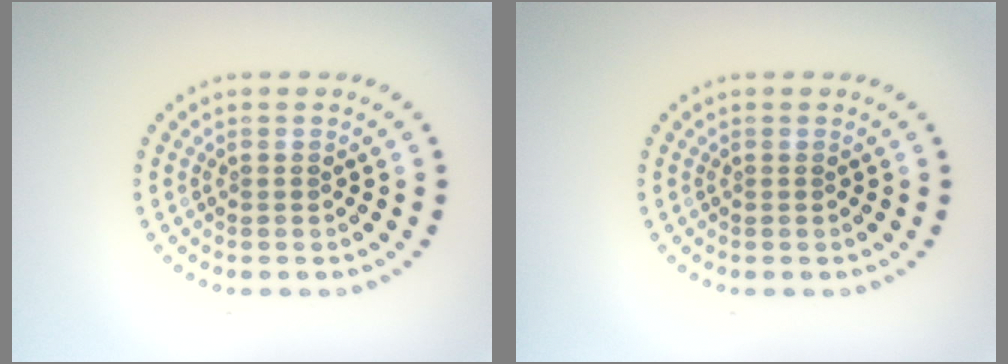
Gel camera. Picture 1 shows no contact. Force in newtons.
{"total": 0.0}